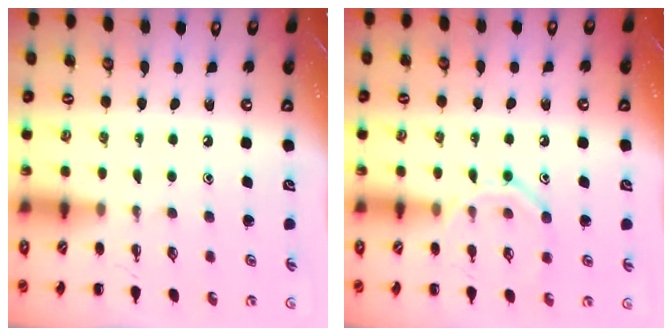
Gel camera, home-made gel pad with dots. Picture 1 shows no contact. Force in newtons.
{"total": 10.5, "press": 10.4, "slide": 1.2}